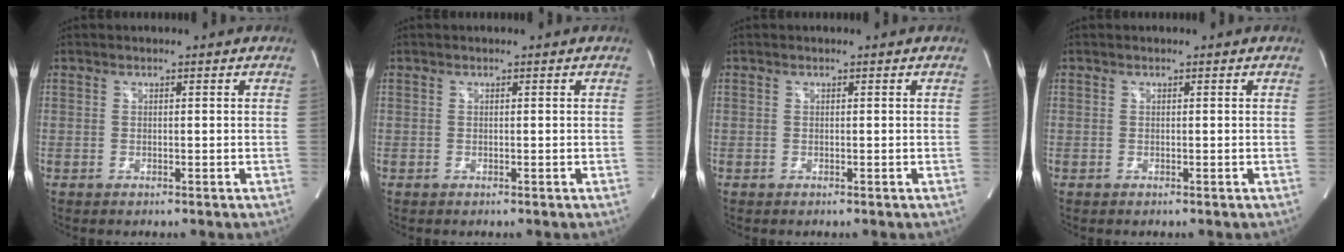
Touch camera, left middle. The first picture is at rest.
{"total": 0.0}
{"total": 0.0}
{"total": 0.0}